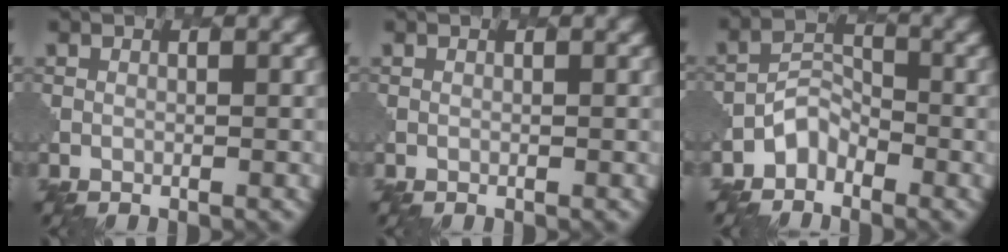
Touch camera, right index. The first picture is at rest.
{"total": 0.0}
{"total": 2.3, "force": [-1.7, 1.4, 0.7], "torque": [-0.009, 0.010, -0.038]}